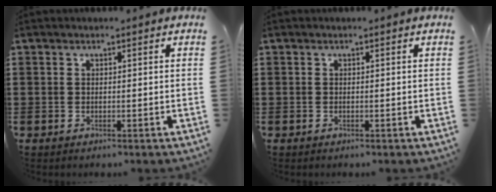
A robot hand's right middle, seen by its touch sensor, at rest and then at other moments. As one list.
[{"total": 0.0}]